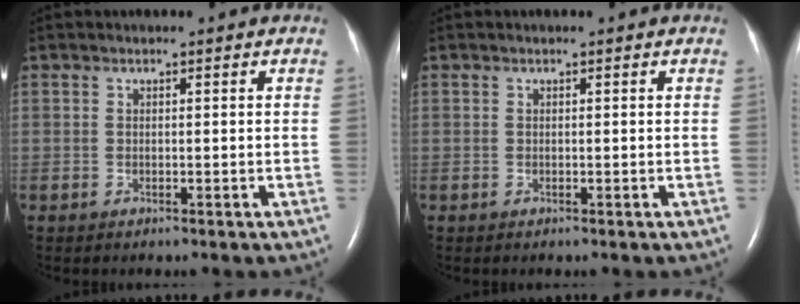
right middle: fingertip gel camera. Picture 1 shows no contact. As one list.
[{"total": 0.0}]